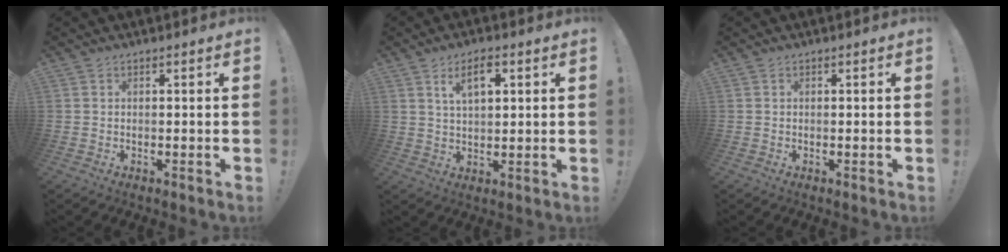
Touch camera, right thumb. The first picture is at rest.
{"total": 6.9, "force": [3.1, 2.9, 5.4], "torque": [-0.078, -0.007, 0.048]}
{"total": 0.0}